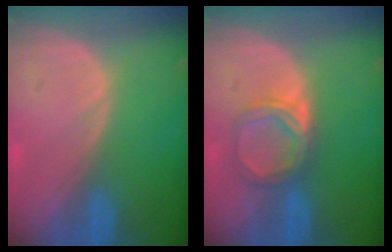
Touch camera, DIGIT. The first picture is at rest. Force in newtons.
{"total": 5.2, "press": 4.6, "slide": 2.5}